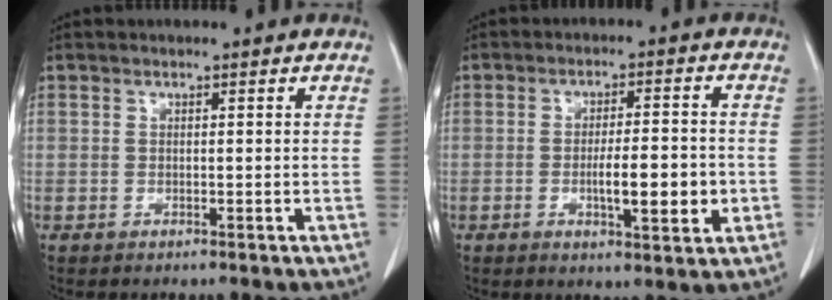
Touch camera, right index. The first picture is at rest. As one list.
[{"total": 7.8, "force": [-1.8, 1.5, 7.5], "torque": [-0.121, -0.001, -0.022]}]